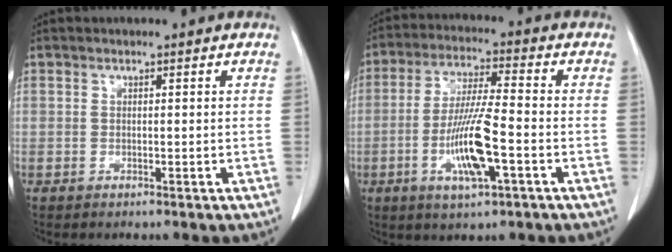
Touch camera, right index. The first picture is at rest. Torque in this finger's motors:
{"motor_torque": [1.33, -0.32, 0.27, 0.08]}